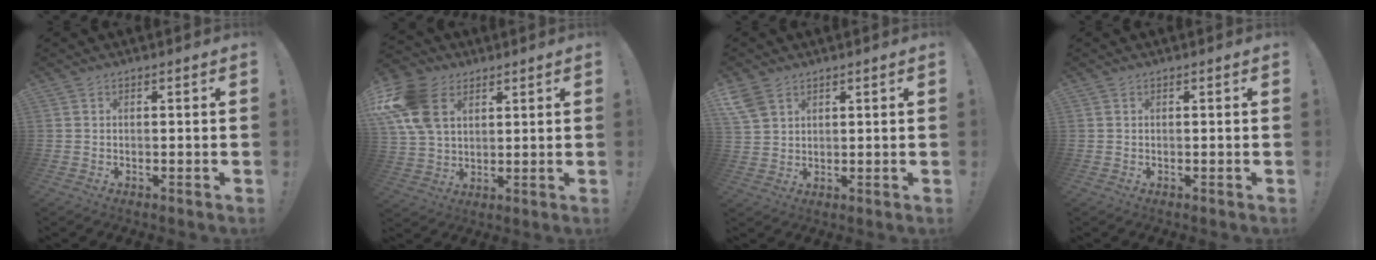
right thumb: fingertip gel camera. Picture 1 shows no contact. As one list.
[{"total": 16.7, "force": [6.9, 11.6, 9.8], "torque": [-0.204, -0.022, 0.135]}, {"total": 5.4, "force": [3.4, 3.3, 2.6], "torque": [-0.055, -0.008, 0.071]}, {"total": 0.0}]